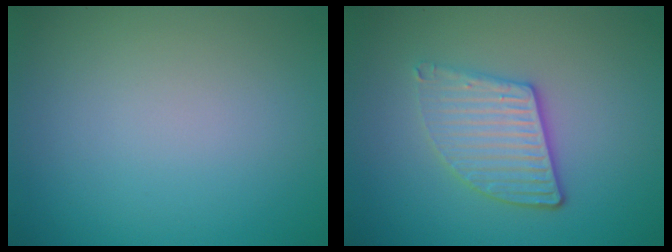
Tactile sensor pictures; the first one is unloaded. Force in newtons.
{"total": 3.7, "press": 3.2, "slide": 2.0}